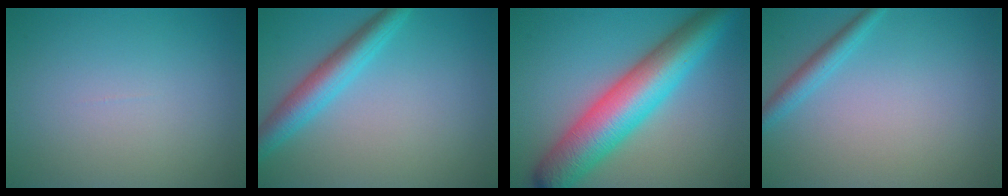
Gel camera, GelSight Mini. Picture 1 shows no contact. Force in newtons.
{"total": 4.0, "press": 4.0, "slide": 0.1}
{"total": 10.2, "press": 10.2, "slide": 0.2}
{"total": 2.0, "press": 2.0, "slide": 0.1}